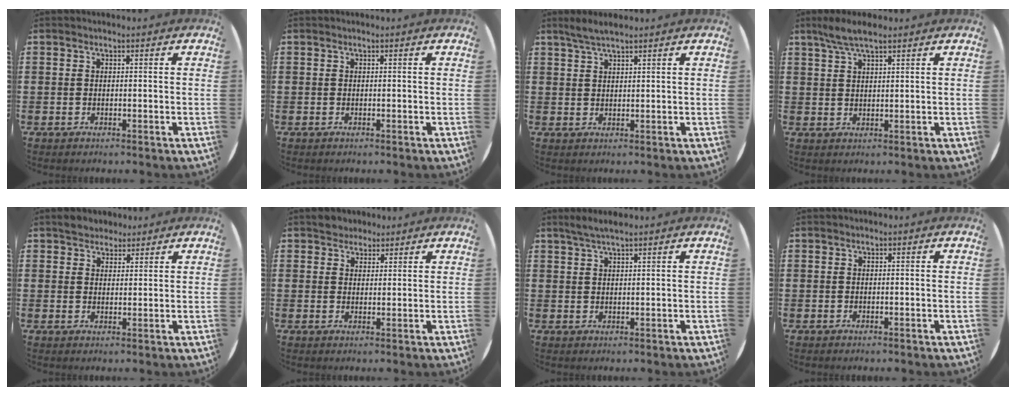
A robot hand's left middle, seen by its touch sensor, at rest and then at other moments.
{"total": 0.0}
{"total": 2.6, "force": [2.2, 0.2, 1.5], "torque": [-0.032, 0.004, 0.039]}
{"total": 4.2, "force": [3.1, 0.8, 2.7], "torque": [-0.060, 0.005, 0.056]}
{"total": 2.7, "force": [2.5, 1.2, -0.1], "torque": [0.004, 0.002, 0.047]}
{"total": 2.6, "force": [2.3, 1.1, -0.2], "torque": [0.004, 0.000, 0.046]}
{"total": 2.3, "force": [1.9, 0.2, 1.3], "torque": [-0.027, 0.004, 0.034]}
{"total": 0.0}